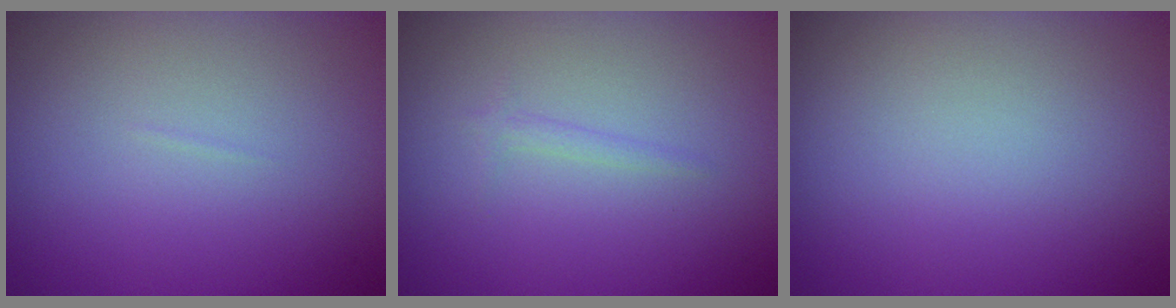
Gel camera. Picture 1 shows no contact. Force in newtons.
{"total": 1.0, "press": 1.0, "slide": 0.1}
{"total": 0.0}